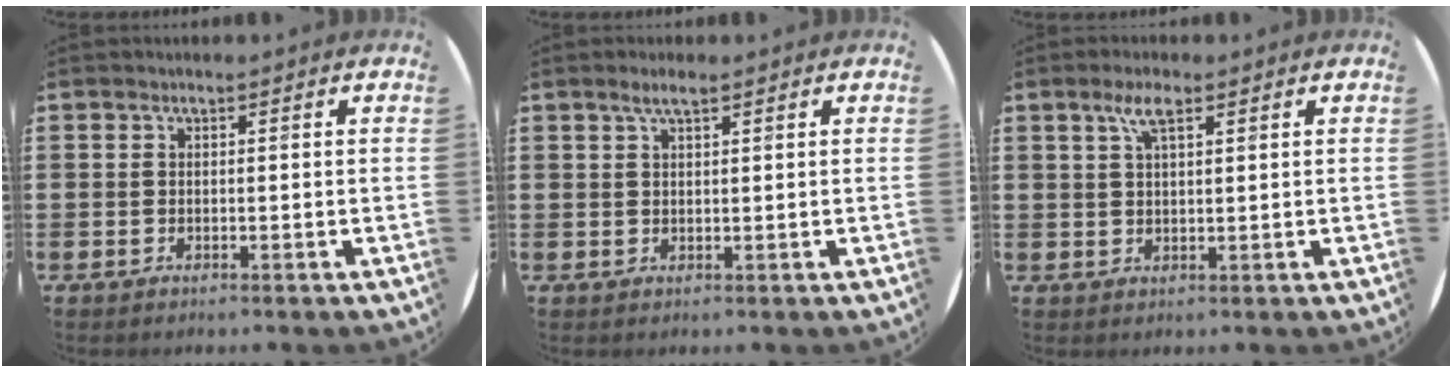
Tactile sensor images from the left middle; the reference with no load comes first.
{"total": 2.1, "force": [1.5, 0.4, 1.4], "torque": [-0.028, 0.005, 0.026]}
{"total": 3.7, "force": [2.2, 1.0, 2.9], "torque": [-0.062, 0.009, 0.036]}